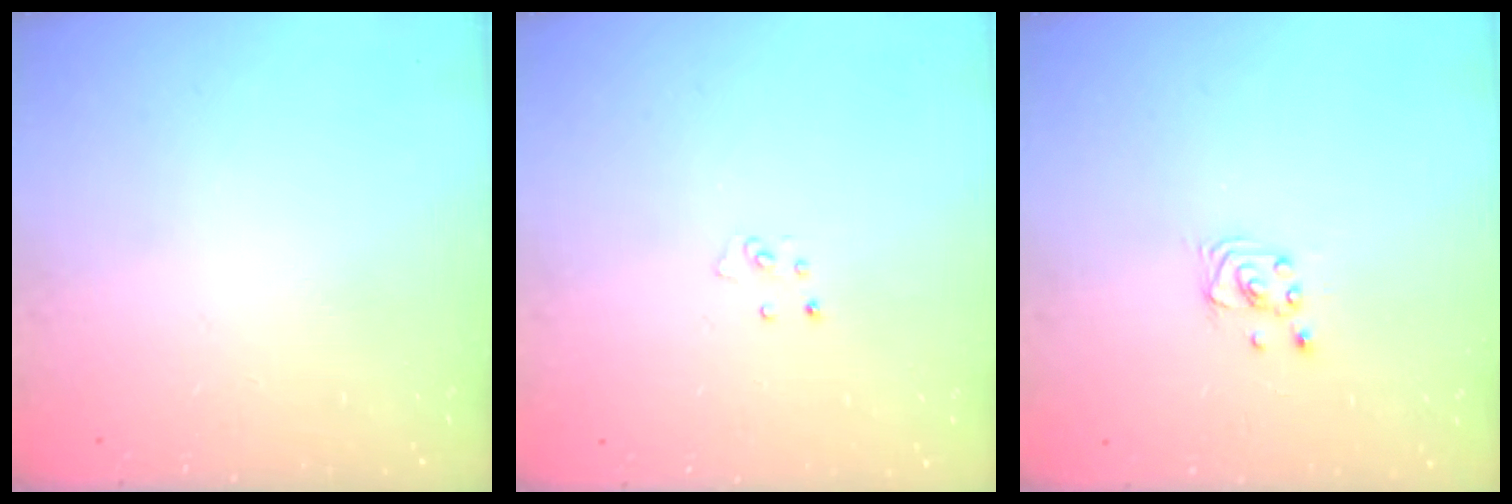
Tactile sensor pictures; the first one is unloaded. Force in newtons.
{"total": 3.1, "press": 3.1, "slide": 0.2}
{"total": 1.6, "press": 1.6, "slide": 0.0}